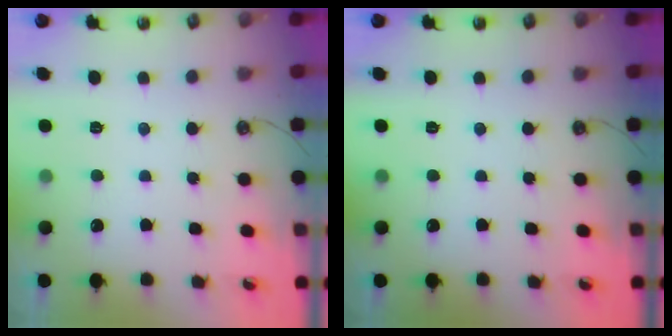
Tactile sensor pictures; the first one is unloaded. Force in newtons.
{"total": 0.0}